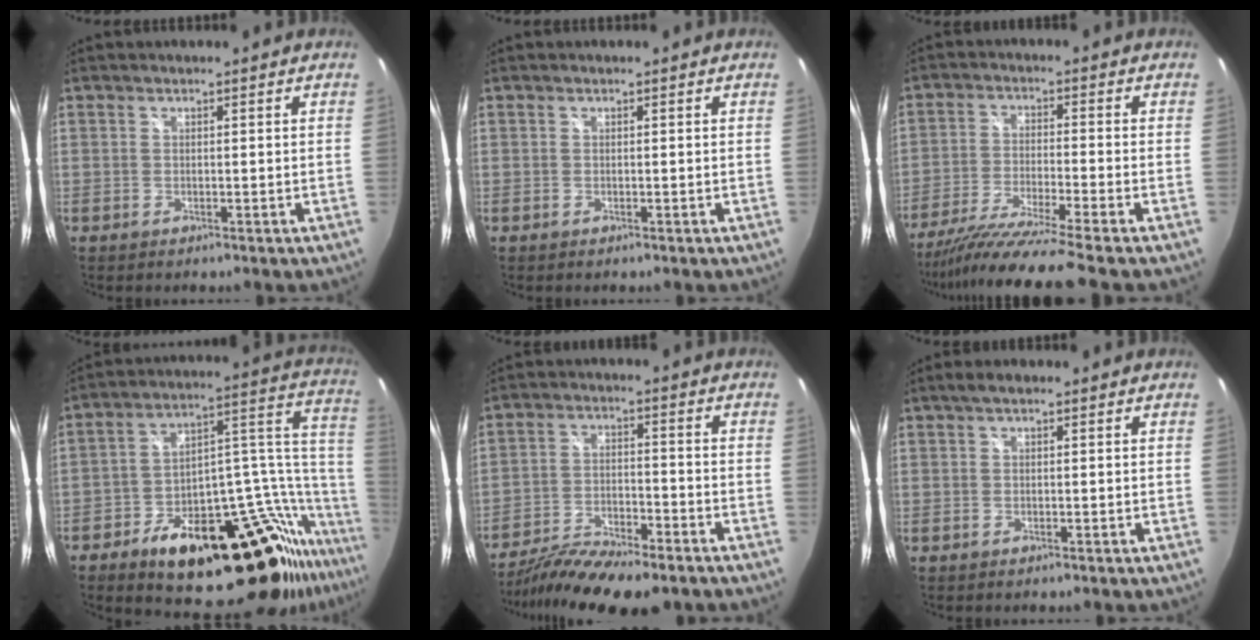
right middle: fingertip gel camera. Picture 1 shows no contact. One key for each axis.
{"total": 0.0}
{"total": 13.0, "fx": -11.0, "fy": -2.4, "fz": 6.5, "tx": -0.134, "ty": -0.035, "tz": -0.195}
{"total": 30.1, "fx": -17.0, "fy": 11.0, "fz": 22.3, "tx": -0.270, "ty": 0.023, "tz": -0.250}
{"total": 14.7, "fx": -12.1, "fy": 3.1, "fz": 7.7, "tx": -0.163, "ty": -0.039, "tz": -0.210}
{"total": 2.2, "fx": 1.1, "fy": 0.9, "fz": 1.7, "tx": -0.028, "ty": 0.009, "tz": 0.013}